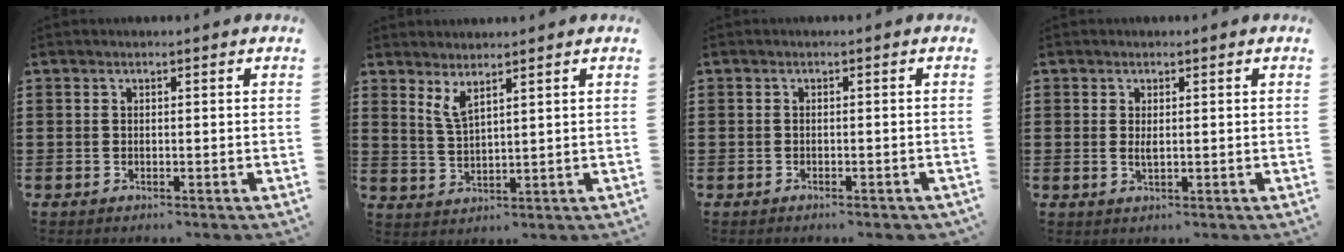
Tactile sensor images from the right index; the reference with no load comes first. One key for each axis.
{"total": 3.0, "fx": 2.3, "fy": 0.5, "fz": 1.8, "tx": -0.041, "ty": 0.003, "tz": 0.042}
{"total": 0.8, "fx": -0.8, "fy": 0.2, "fz": 0.2, "tx": -0.009, "ty": -0.002, "tz": -0.015}
{"total": 1.4, "fx": 0.4, "fy": 0.4, "fz": 1.3, "tx": -0.025, "ty": 0.002, "tz": 0.006}